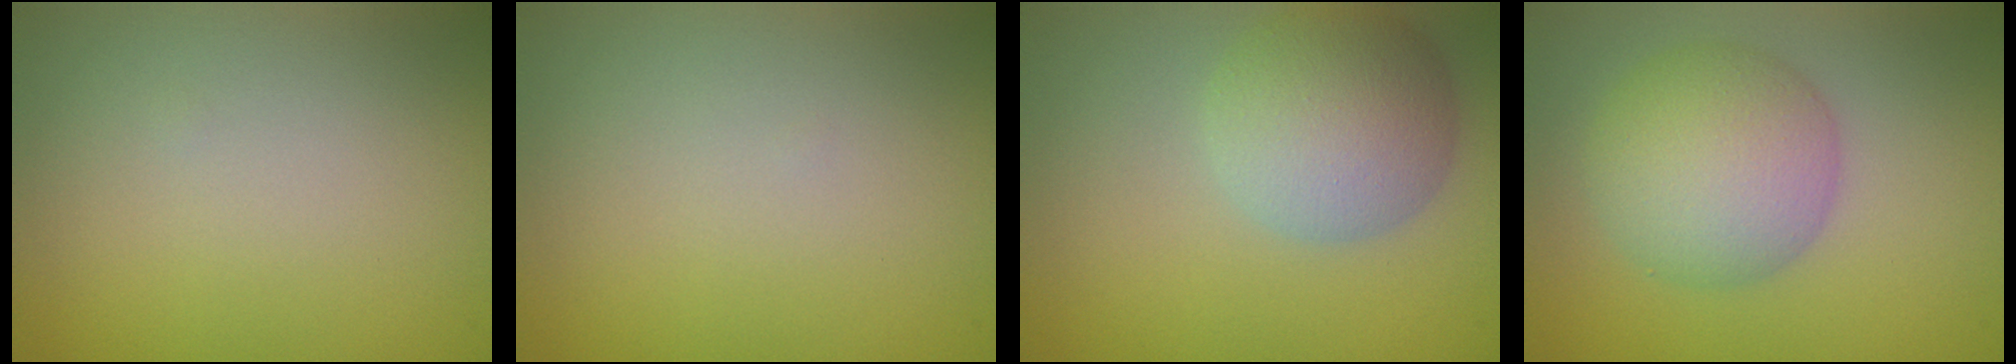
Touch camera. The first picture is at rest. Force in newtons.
{"total": 0.0}
{"total": 6.3, "press": 6.2, "slide": 0.4}
{"total": 6.2, "press": 6.1, "slide": 0.3}